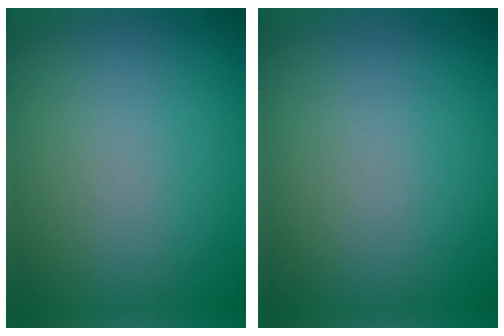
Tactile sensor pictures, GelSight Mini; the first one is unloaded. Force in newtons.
{"total": 0.0}